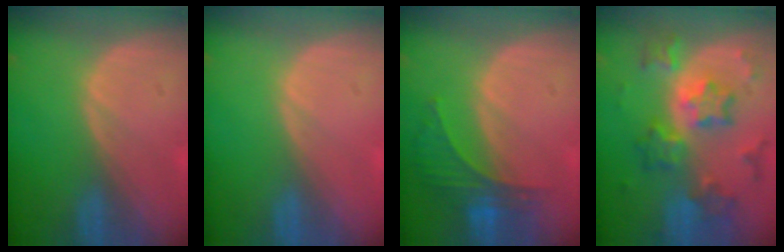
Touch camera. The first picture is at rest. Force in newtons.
{"total": 0.0}
{"total": 6.2, "press": 5.8, "slide": 2.2}
{"total": 9.5, "press": 9.5, "slide": 0.8}